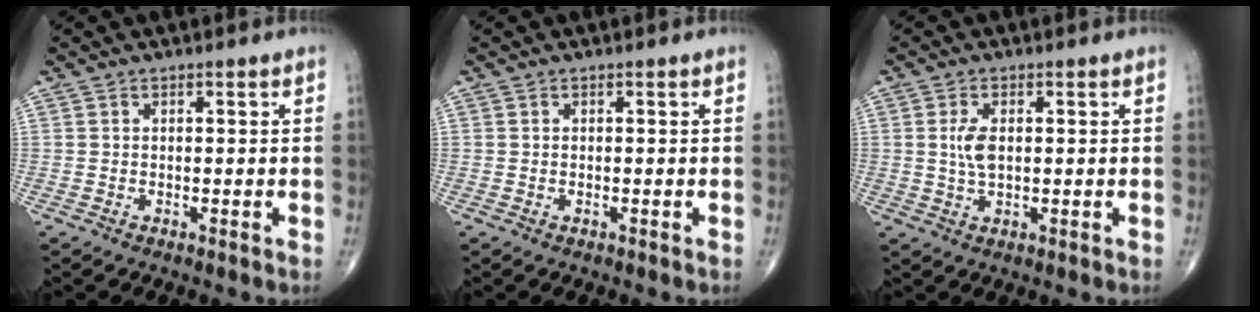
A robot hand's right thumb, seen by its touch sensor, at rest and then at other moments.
{"total": 0.0}
{"total": 4.1, "force": [0.5, 2.0, 3.5], "torque": [-0.075, -0.002, 0.010]}